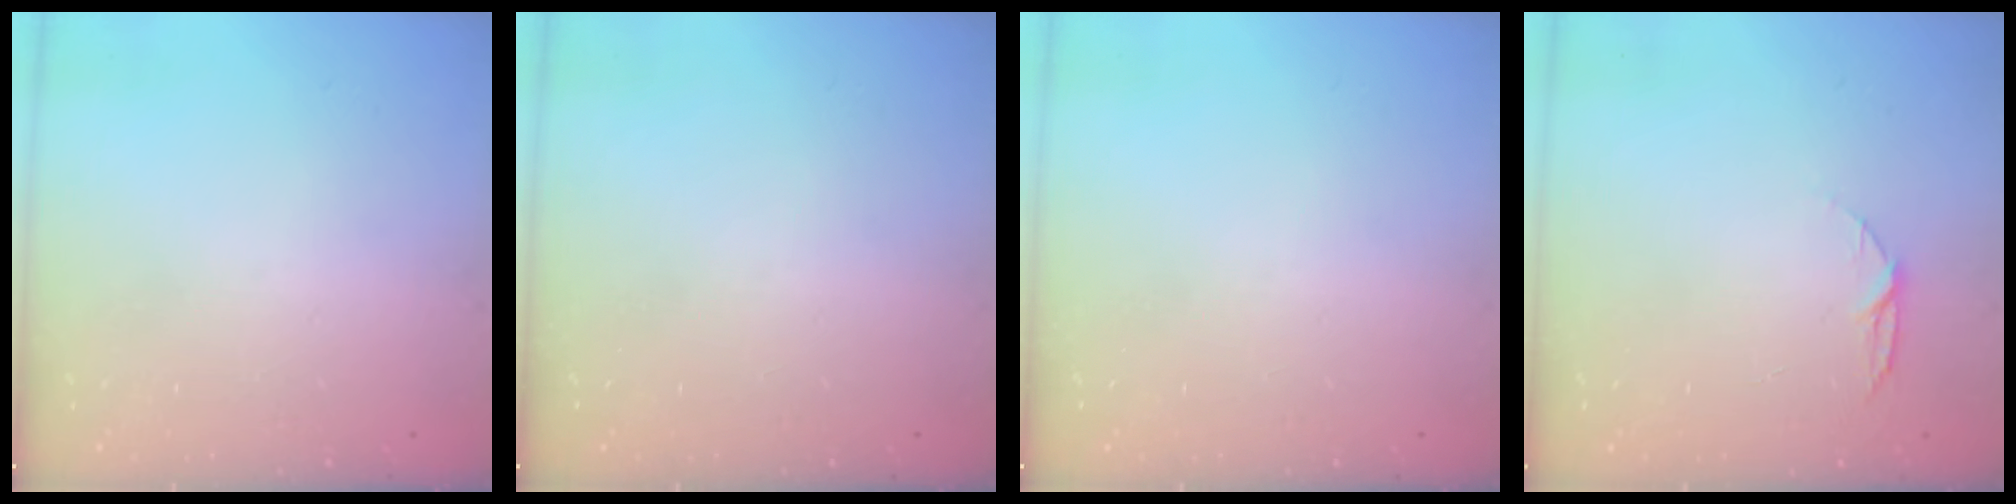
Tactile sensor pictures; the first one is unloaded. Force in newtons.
{"total": 0.0}
{"total": 0.0}
{"total": 4.8, "press": 4.8, "slide": 0.6}